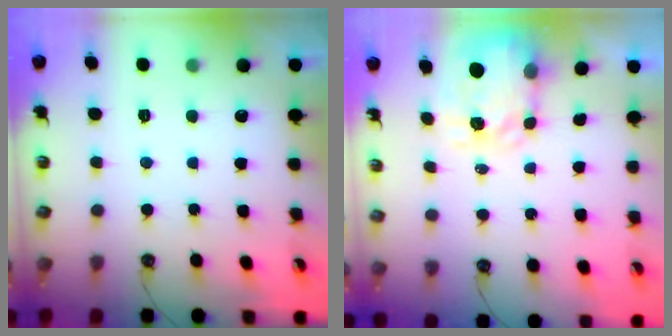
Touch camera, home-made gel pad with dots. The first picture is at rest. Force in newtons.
{"total": 4.7, "press": 4.6, "slide": 0.7}